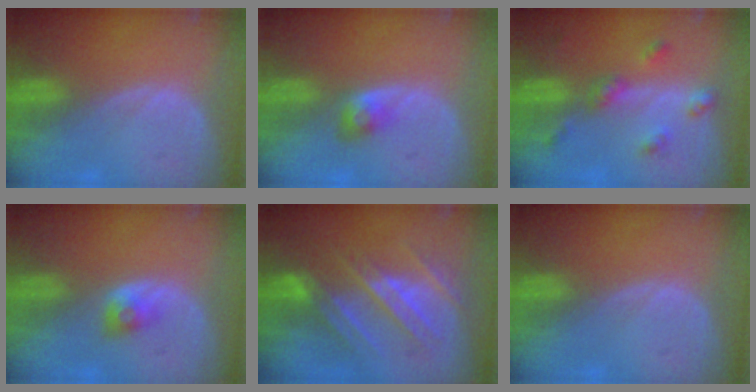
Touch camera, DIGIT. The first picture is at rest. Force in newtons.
{"total": 2.8, "press": 2.5, "slide": 1.2}
{"total": 4.8, "press": 4.6, "slide": 1.5}
{"total": 2.5, "press": 2.3, "slide": 0.9}
{"total": 8.4, "press": 8.4, "slide": 0.1}
{"total": 0.0}